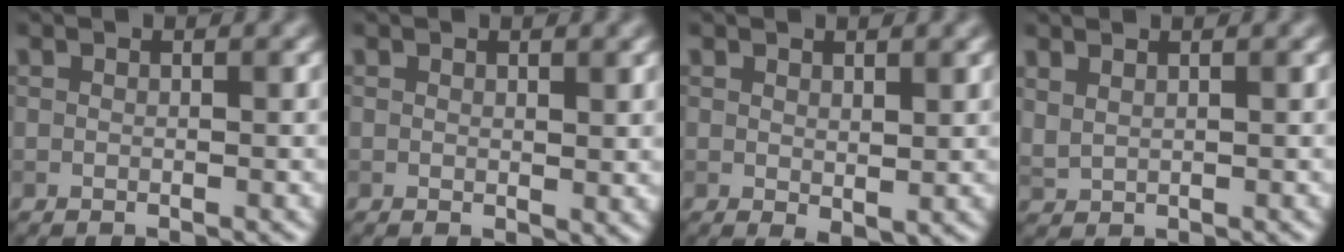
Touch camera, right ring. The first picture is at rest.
{"total": 1.0, "force": [0.5, 0.6, 0.6], "torque": [-0.006, -0.003, 0.011]}
{"total": 1.4, "force": [0.5, 0.7, 1.1], "torque": [-0.017, -0.006, 0.016]}
{"total": 1.3, "force": [1.1, 0.4, 0.5], "torque": [-0.015, -0.001, 0.027]}